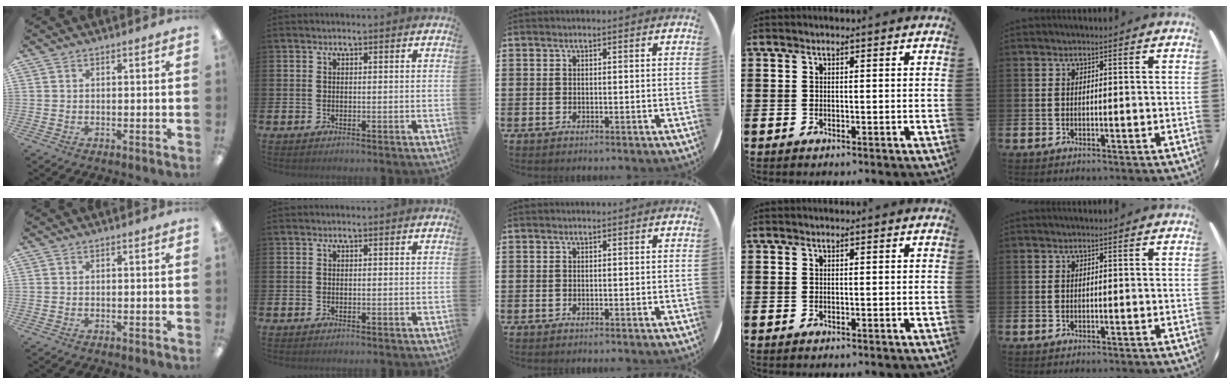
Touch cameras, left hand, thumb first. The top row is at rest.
{}